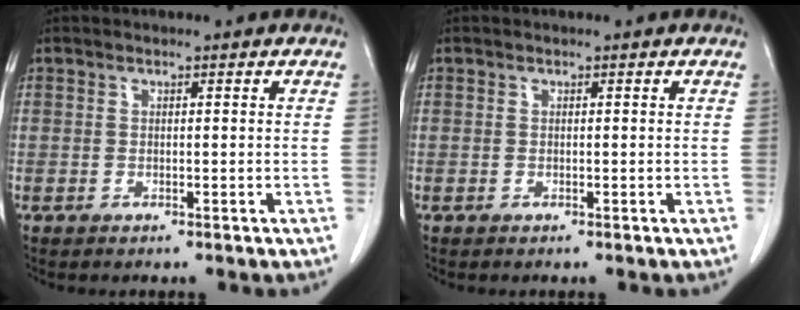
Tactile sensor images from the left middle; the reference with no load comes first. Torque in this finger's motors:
{"motor_torque": [0.07, -0.05, -0.04, -0.01]}